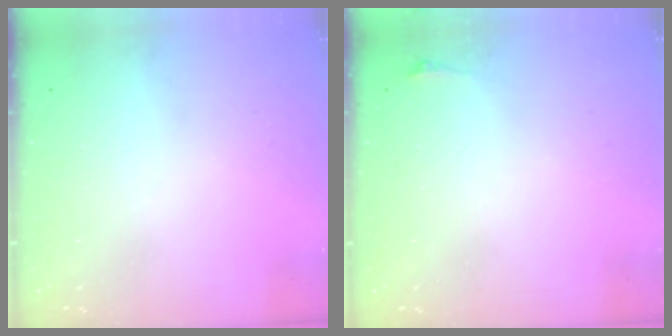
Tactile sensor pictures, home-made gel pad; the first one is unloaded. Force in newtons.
{"total": 2.8, "press": 2.1, "slide": 1.9}